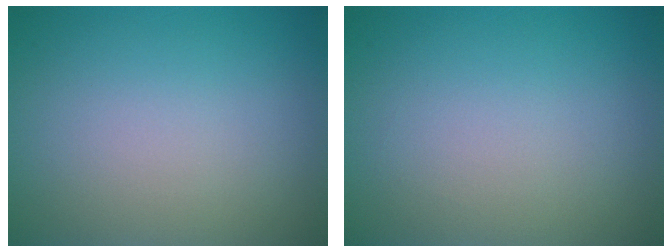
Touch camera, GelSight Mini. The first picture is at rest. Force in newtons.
{"total": 0.0}